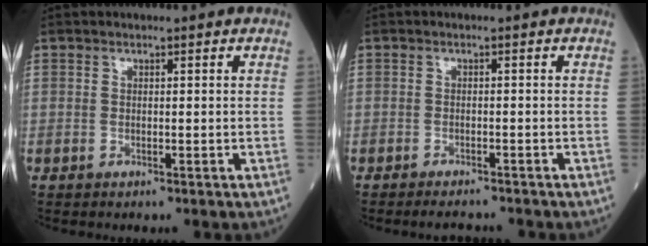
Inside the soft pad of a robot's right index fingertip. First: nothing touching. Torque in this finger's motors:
{"motor_torque": [-0.04, 0.04, 0.04, -0.01]}